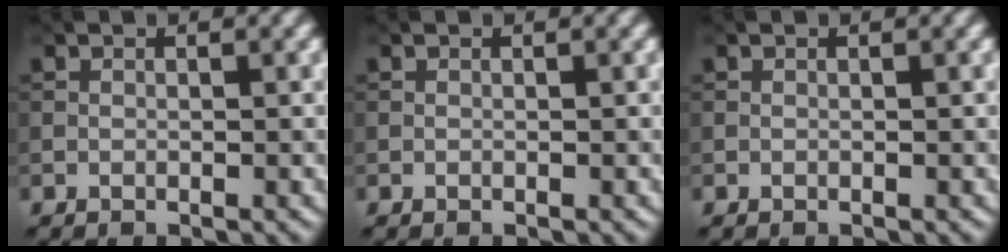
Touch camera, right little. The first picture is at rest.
{"total": 0.0}
{"total": 0.0}